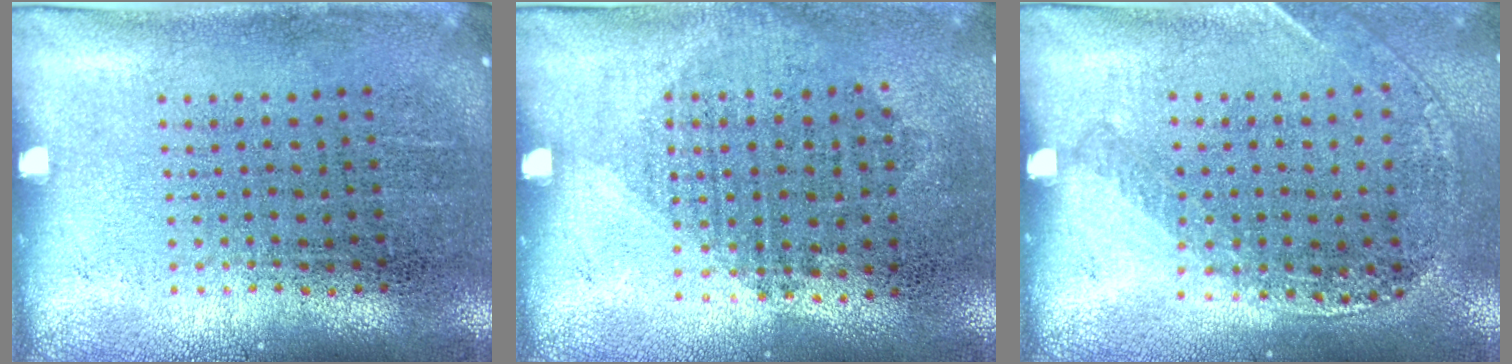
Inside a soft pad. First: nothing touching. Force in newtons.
{"total": 1.0, "press": 0.9, "slide": 0.4}
{"total": 1.2, "press": 1.2, "slide": 0.2}